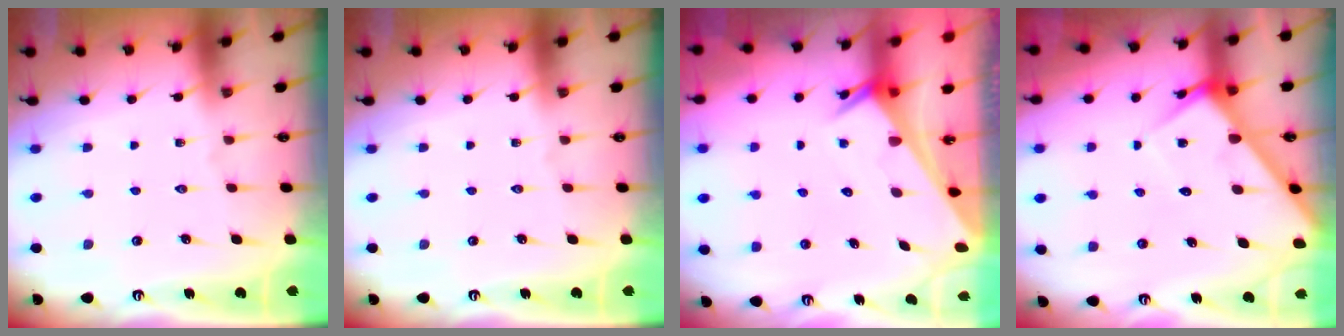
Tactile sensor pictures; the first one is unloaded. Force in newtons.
{"total": 0.0}
{"total": 2.7, "press": 2.7, "slide": 0.1}
{"total": 5.4, "press": 5.4, "slide": 0.5}